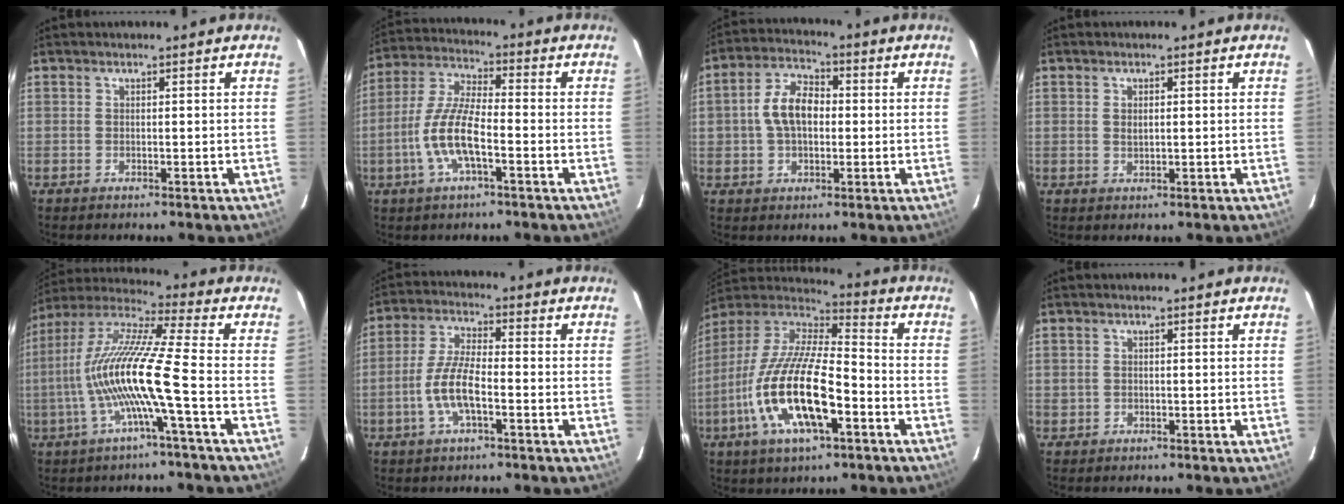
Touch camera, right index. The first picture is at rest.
{"total": 10.9, "force": [-3.6, 3.2, 9.8], "torque": [-0.211, 0.002, -0.073]}
{"total": 8.6, "force": [0.2, 5.6, 6.5], "torque": [-0.126, 0.024, 0.005]}
{"total": 1.7, "force": [0.3, 1.0, 1.4], "torque": [-0.023, 0.002, 0.005]}
{"total": 15.4, "force": [-4.0, -0.6, 14.8], "torque": [-0.279, -0.004, -0.080]}
{"total": 8.3, "force": [-2.8, 2.5, 7.4], "torque": [-0.157, 0.004, -0.057]}
{"total": 20.6, "force": [-7.3, 6.9, 18.0], "torque": [-0.363, -0.023, -0.139]}
{"total": 1.0, "force": [-0.2, 0.9, 0.1], "torque": [-0.002, 0.000, -0.001]}